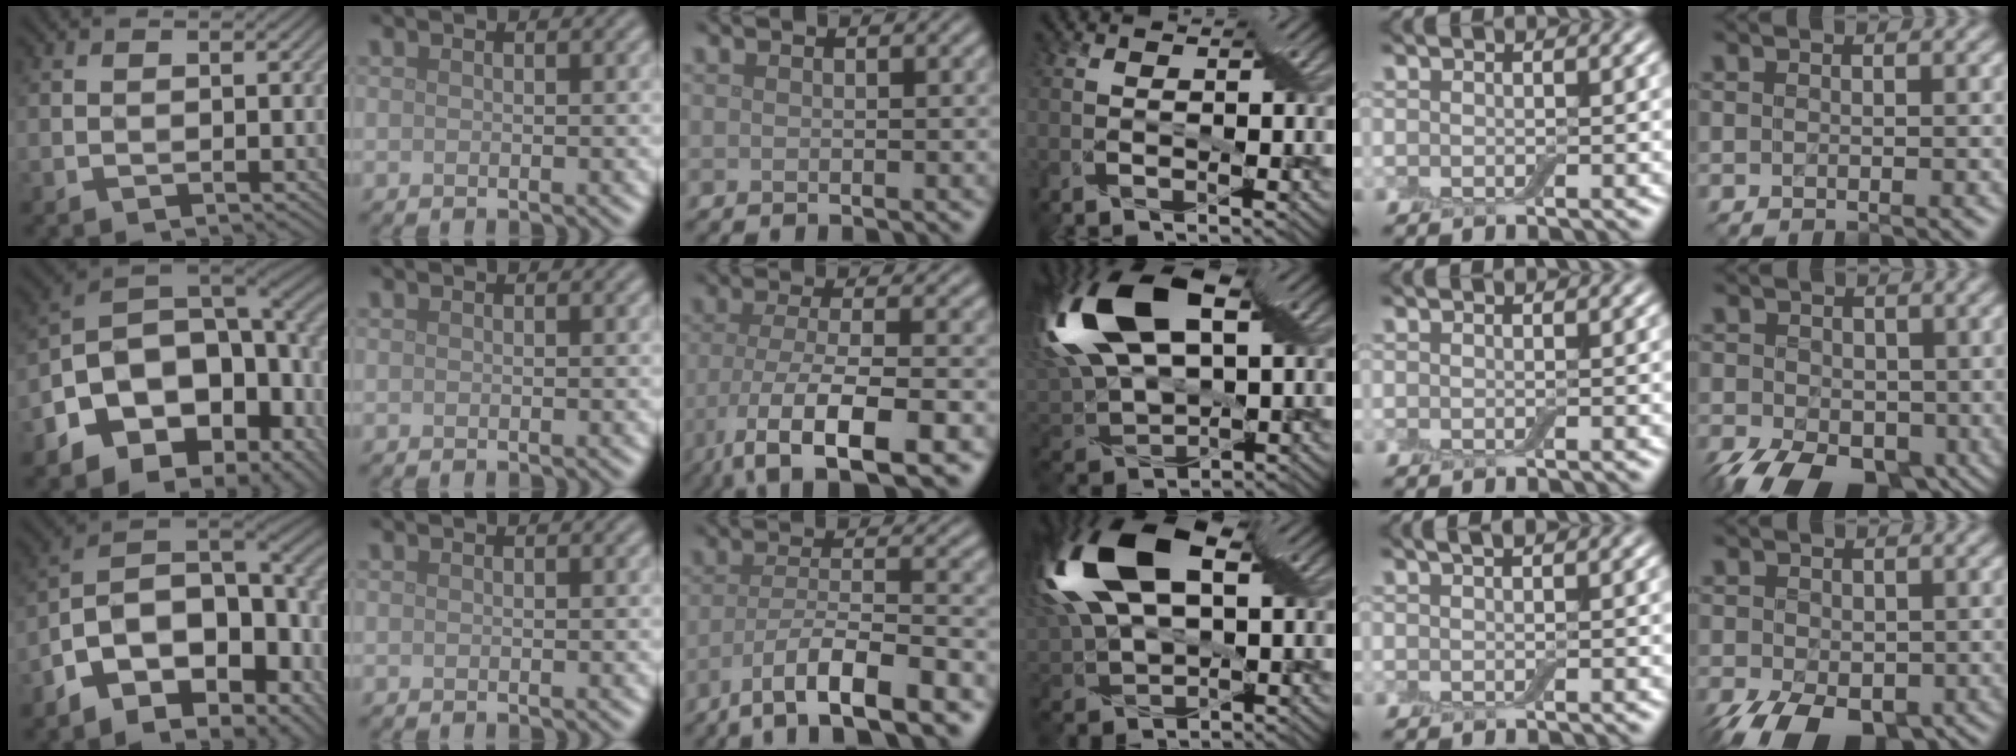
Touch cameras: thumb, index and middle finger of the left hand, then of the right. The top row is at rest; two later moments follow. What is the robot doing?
{"motion": "wrap", "object": "adhesive wrap"}